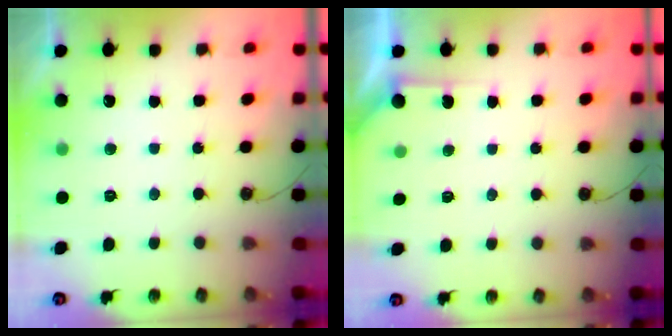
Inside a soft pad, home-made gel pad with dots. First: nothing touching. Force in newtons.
{"total": 3.2, "press": 3.2, "slide": 0.3}